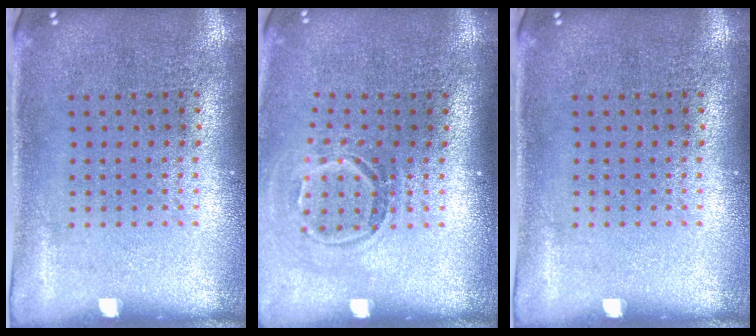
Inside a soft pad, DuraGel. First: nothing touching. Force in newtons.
{"total": 1.6, "press": 1.1, "slide": 1.2}
{"total": 0.0}